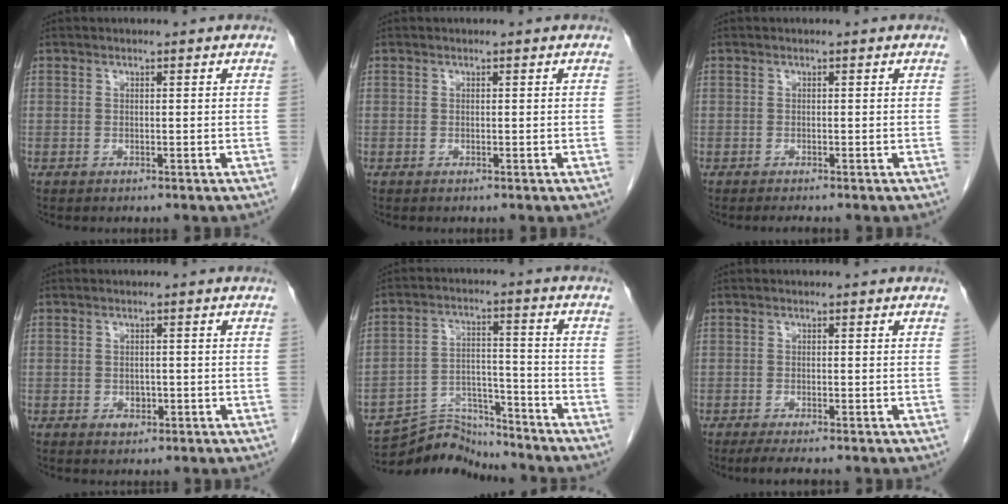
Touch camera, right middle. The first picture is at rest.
{"total": 0.0}
{"total": 1.0, "force": [-0.9, -0.1, 0.4], "torque": [-0.008, -0.003, -0.013]}
{"total": 1.5, "force": [-0.6, 1.2, 0.8], "torque": [-0.011, 0.003, -0.003]}
{"total": 9.0, "force": [-8.9, 0.9, -0.5], "torque": [0.012, 0.026, -0.160]}
{"total": 2.9, "force": [-2.3, 0.2, 1.8], "torque": [-0.031, -0.008, -0.036]}